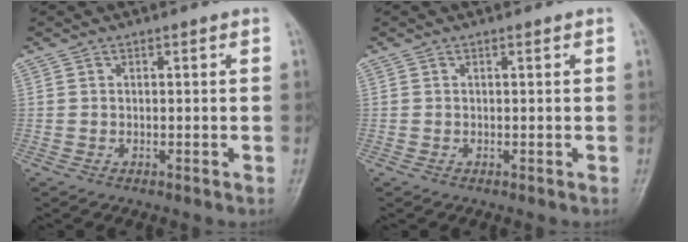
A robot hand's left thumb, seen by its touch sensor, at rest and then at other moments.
{"total": 0.0}